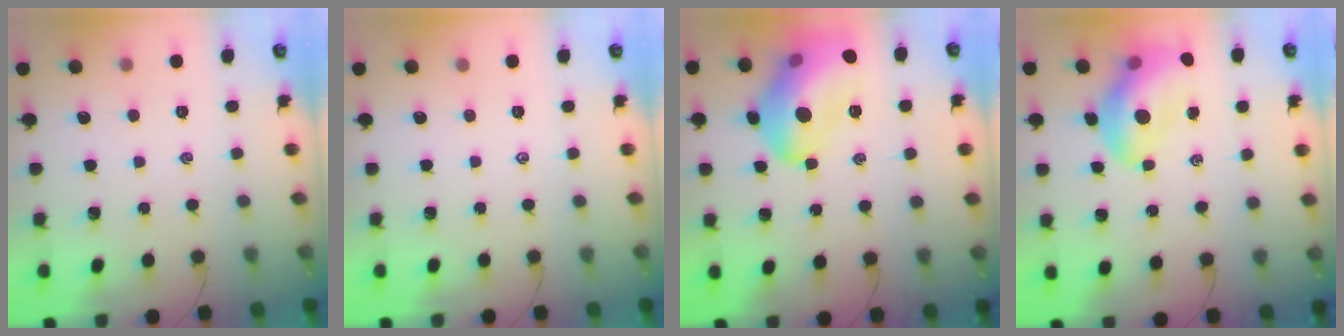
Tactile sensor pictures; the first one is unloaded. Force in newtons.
{"total": 0.0}
{"total": 19.7, "press": 19.5, "slide": 3.0}
{"total": 12.8, "press": 12.3, "slide": 3.6}